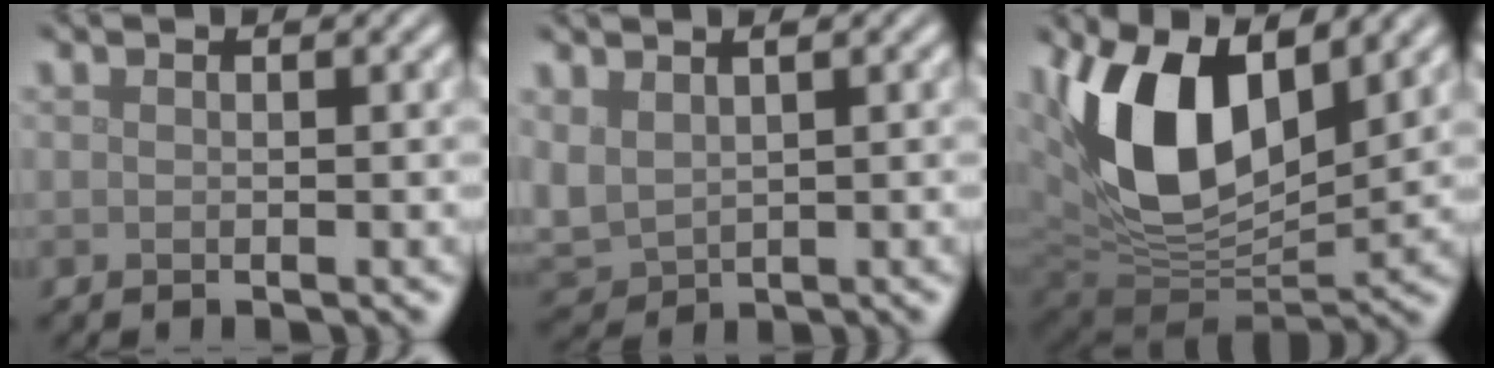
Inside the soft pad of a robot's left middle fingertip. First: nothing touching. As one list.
[{"total": 3.5, "force": [0.9, 2.5, 2.3], "torque": [-0.068, -0.002, 0.020]}, {"total": 13.2, "force": [4.3, 7.2, 10.2], "torque": [-0.202, -0.001, 0.075]}]